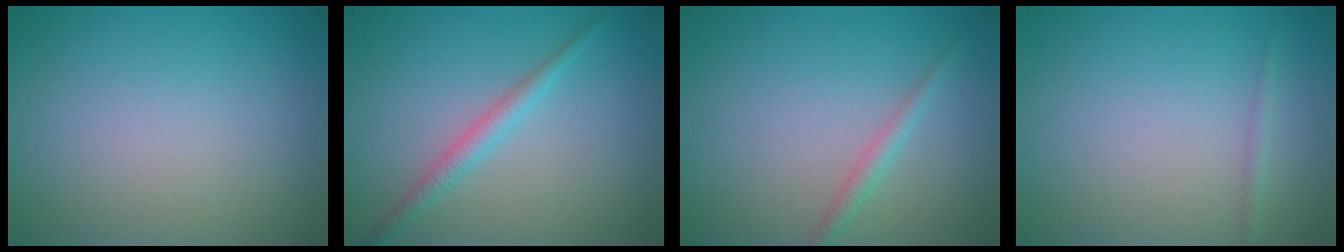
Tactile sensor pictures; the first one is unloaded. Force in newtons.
{"total": 2.0, "press": 2.0, "slide": 0.0}
{"total": 1.4, "press": 1.4, "slide": 0.0}
{"total": 0.8, "press": 0.8, "slide": 0.0}